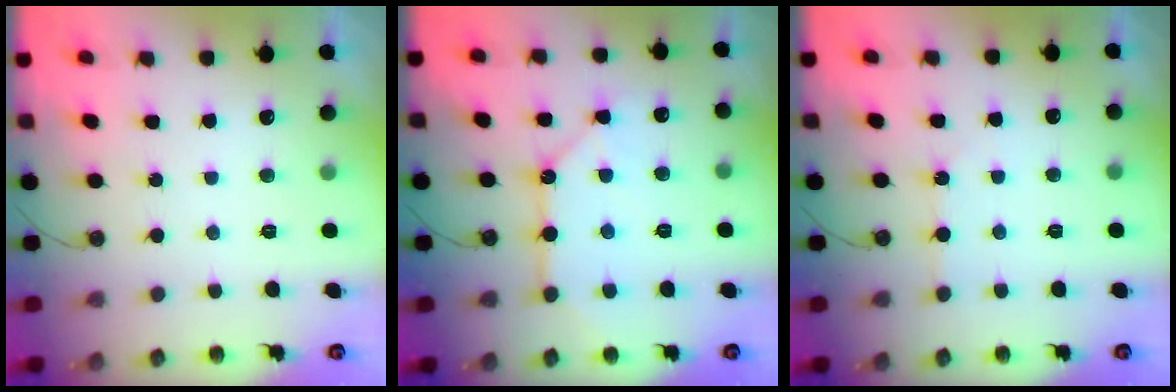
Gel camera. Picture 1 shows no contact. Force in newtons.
{"total": 11.5, "press": 11.4, "slide": 1.2}
{"total": 1.5, "press": 1.5, "slide": 0.3}